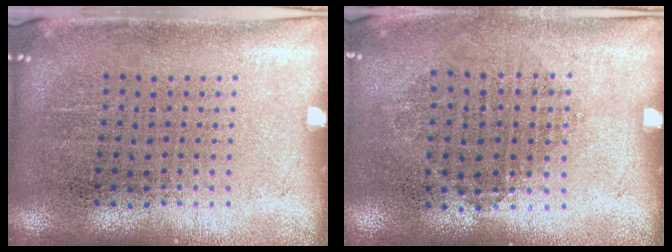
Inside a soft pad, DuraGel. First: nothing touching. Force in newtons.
{"total": 0.8, "press": 0.8, "slide": 0.3}